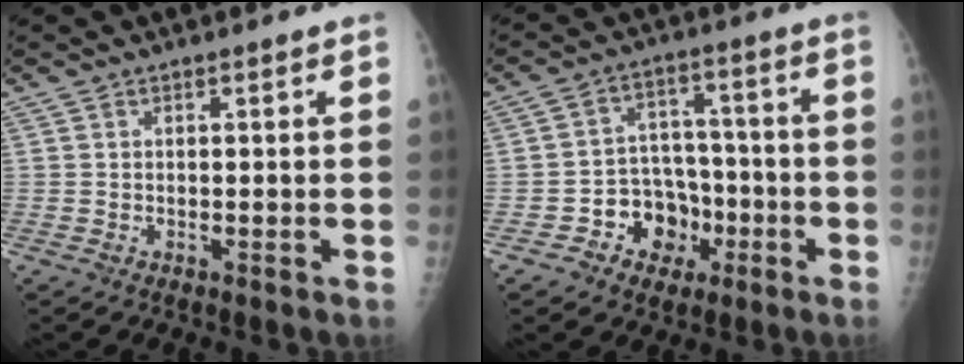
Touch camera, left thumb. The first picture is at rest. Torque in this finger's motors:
{"motor_torque": [-0.65, 0.71, 0.27, 0.27, 0.02]}